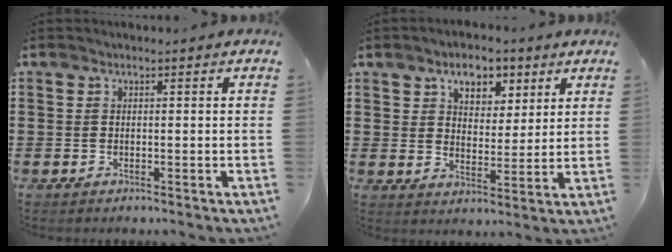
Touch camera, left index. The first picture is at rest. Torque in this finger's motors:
{"motor_torque": [1.21, -0.93, 0.22, 0.04]}